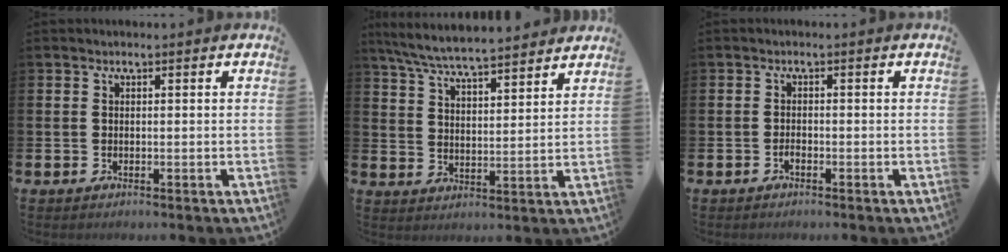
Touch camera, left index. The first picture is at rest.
{"total": 6.9, "force": [6.7, 0.3, 1.9], "torque": [-0.063, -0.038, 0.118]}
{"total": 0.9, "force": [-0.6, 0.4, 0.5], "torque": [-0.015, -0.002, -0.011]}